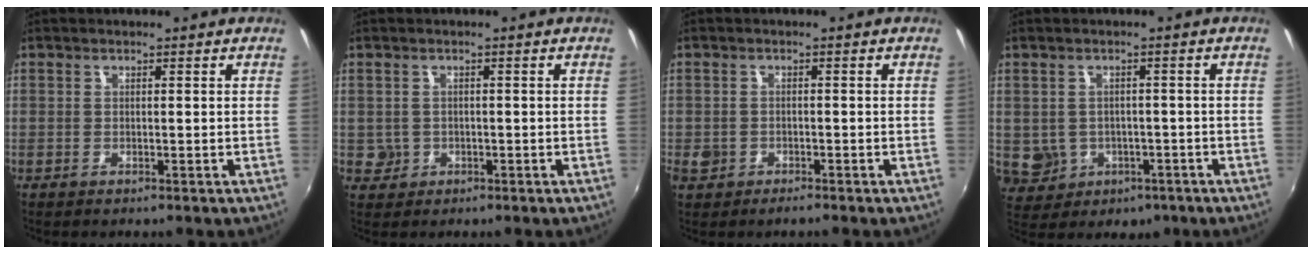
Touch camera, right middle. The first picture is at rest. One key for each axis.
{"total": 2.7, "fx": -0.3, "fy": 2.6, "fz": 0.4, "tx": -0.009, "ty": -0.001, "tz": -0.001}
{"total": 2.7, "fx": -0.6, "fy": 2.6, "fz": 0.5, "tx": -0.013, "ty": -0.003, "tz": -0.007}
{"total": 7.7, "fx": -1.8, "fy": 7.0, "fz": 2.6, "tx": -0.075, "ty": 0.001, "tz": -0.003}